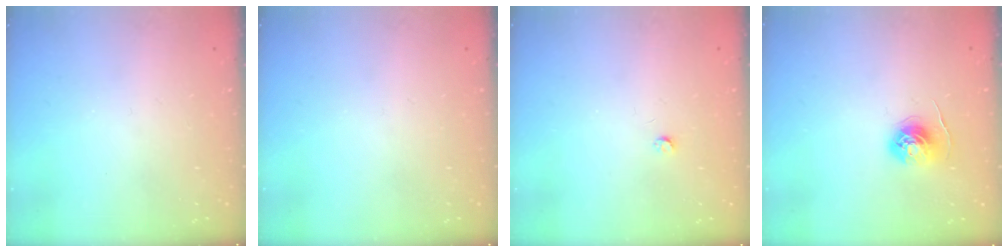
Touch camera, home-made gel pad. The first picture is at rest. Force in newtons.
{"total": 0.0}
{"total": 2.5, "press": 2.5, "slide": 0.4}
{"total": 5.7, "press": 5.7, "slide": 0.5}